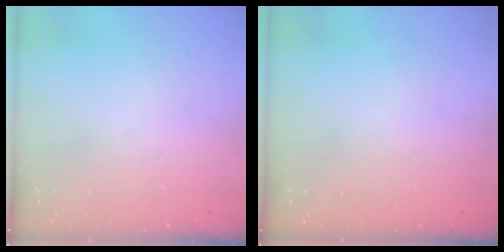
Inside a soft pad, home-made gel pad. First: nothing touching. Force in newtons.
{"total": 0.0}